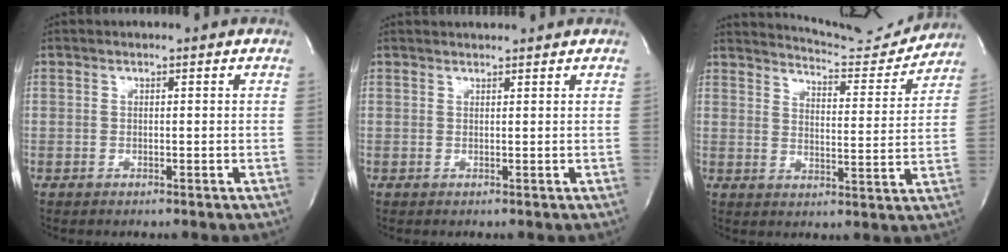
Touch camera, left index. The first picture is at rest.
{"total": 2.9, "force": [2.8, 0.0, 0.5], "torque": [-0.007, 0.020, 0.038]}
{"total": 11.4, "force": [11.4, 0.3, 1.0], "torque": [-0.017, -0.032, 0.148]}